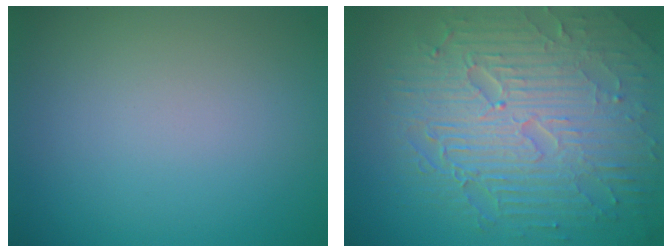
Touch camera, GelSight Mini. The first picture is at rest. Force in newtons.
{"total": 10.2, "press": 6.6, "slide": 7.7}